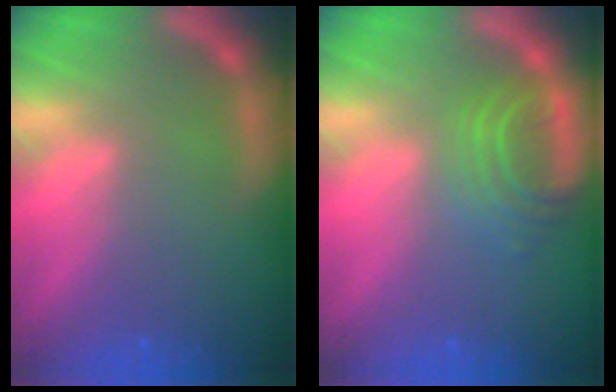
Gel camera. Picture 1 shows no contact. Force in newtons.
{"total": 4.5}